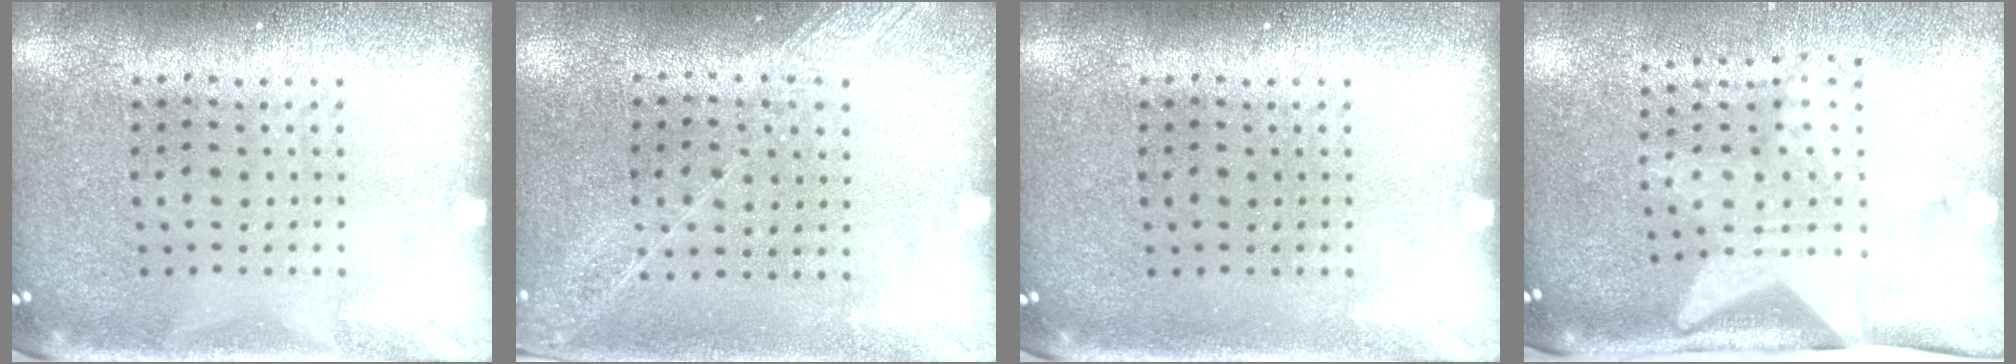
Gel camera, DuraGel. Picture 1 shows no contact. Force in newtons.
{"total": 1.3, "press": 1.2, "slide": 0.3}
{"total": 0.0}
{"total": 2.0, "press": 1.5, "slide": 1.3}